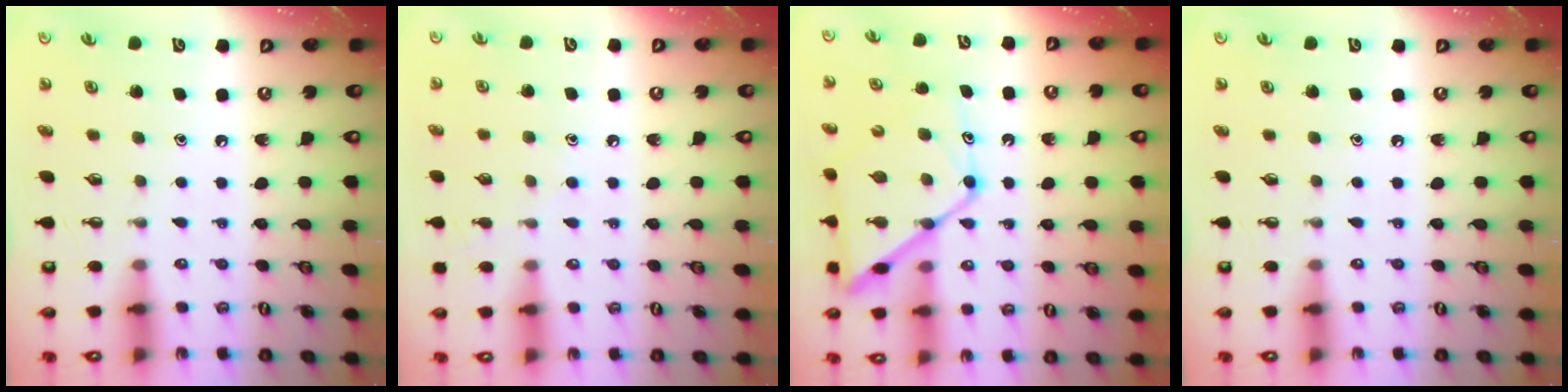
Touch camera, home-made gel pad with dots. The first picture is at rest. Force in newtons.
{"total": 7.0, "press": 7.0, "slide": 0.7}
{"total": 14.9, "press": 14.8, "slide": 1.2}
{"total": 0.0}